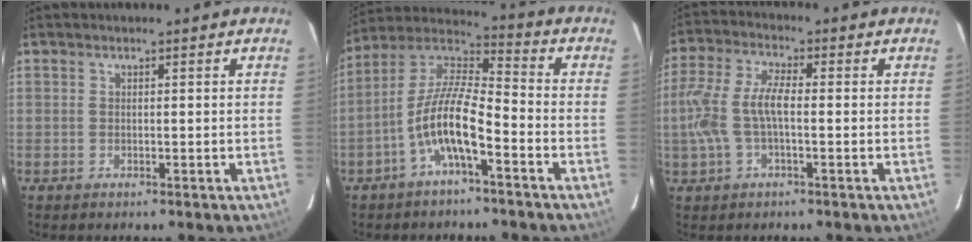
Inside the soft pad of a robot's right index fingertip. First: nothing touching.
{"total": 11.2, "force": [-5.3, 2.9, 9.5], "torque": [-0.197, 0.006, -0.103]}
{"total": 9.1, "force": [-1.1, 3.4, 8.4], "torque": [-0.185, 0.010, -0.020]}